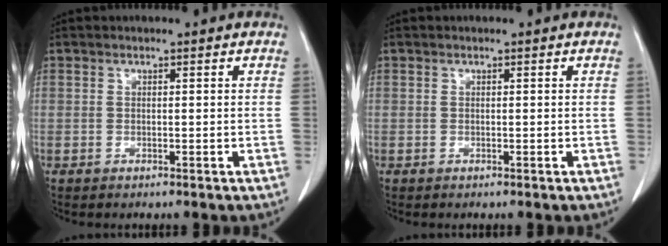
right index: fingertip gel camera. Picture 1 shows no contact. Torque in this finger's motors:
{"motor_torque": [0.00, 0.00, 0.00, 0.00]}